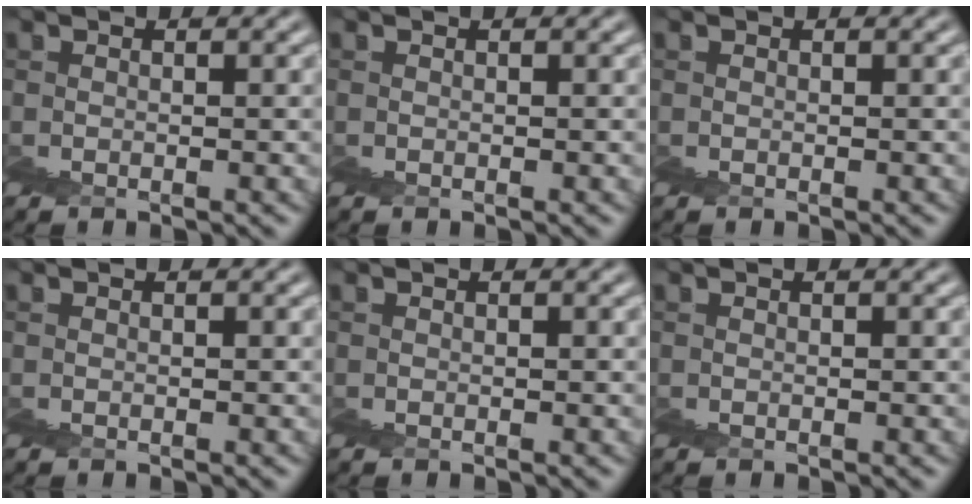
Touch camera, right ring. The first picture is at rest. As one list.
[{"total": 0.0}, {"total": 0.0}, {"total": 0.0}, {"total": 0.0}, {"total": 0.0}]